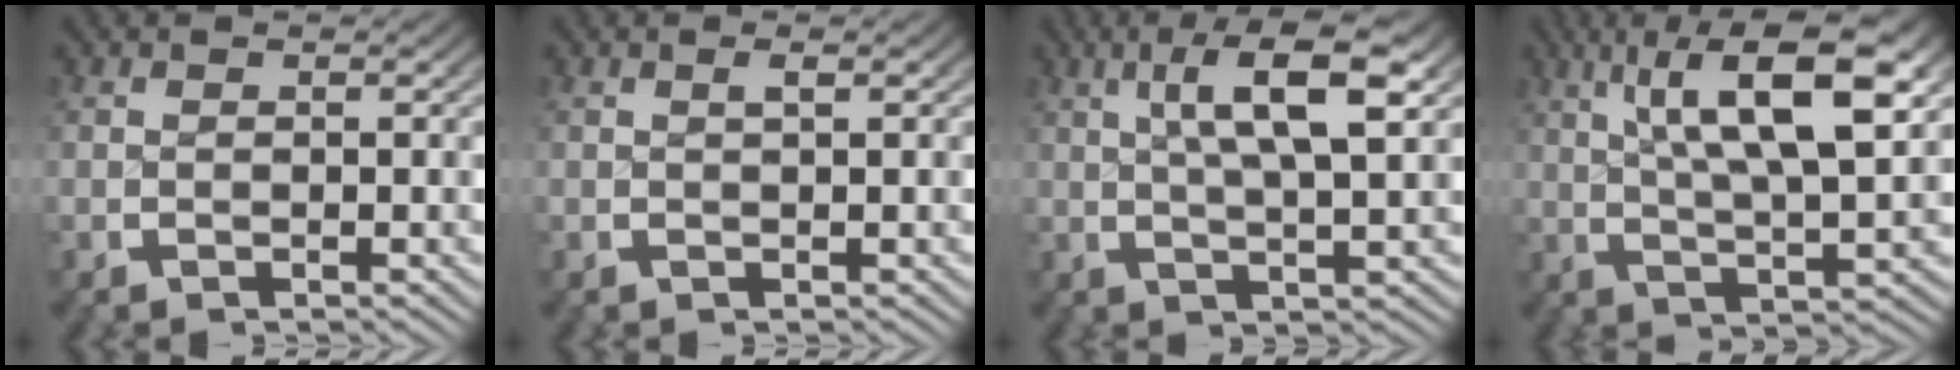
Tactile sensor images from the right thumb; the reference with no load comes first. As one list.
[{"total": 0.5, "force": [0.4, 0.1, 0.4], "torque": [-0.003, -0.002, 0.009]}, {"total": 7.4, "force": [3.4, 2.4, 6.2], "torque": [-0.095, 0.010, 0.047]}, {"total": 9.7, "force": [3.0, 4.2, 8.2], "torque": [-0.128, -0.007, 0.047]}]